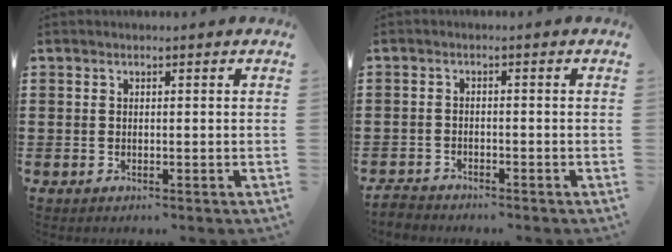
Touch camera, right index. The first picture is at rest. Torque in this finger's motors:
{"motor_torque": [-1.07, 1.07, -1.05, -0.21]}